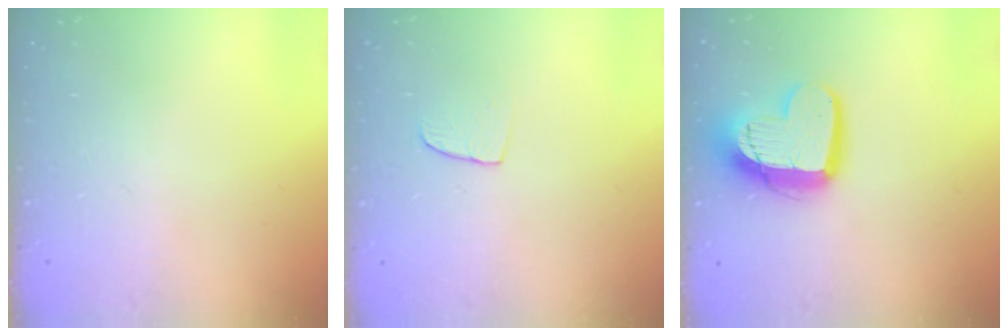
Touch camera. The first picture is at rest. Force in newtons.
{"total": 5.9, "press": 5.9, "slide": 0.4}
{"total": 14.0, "press": 13.9, "slide": 1.3}